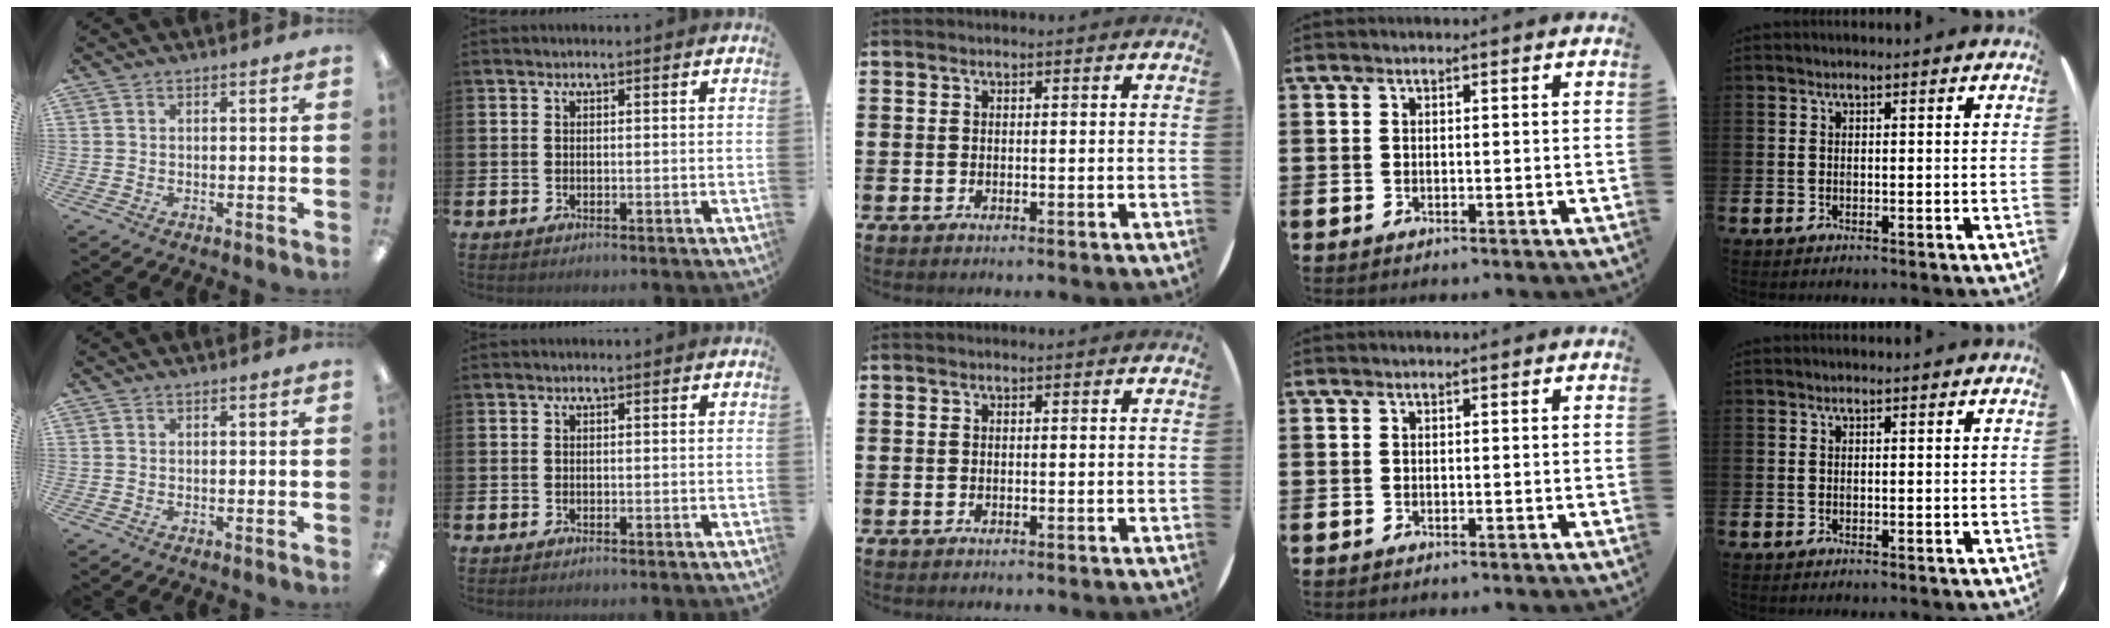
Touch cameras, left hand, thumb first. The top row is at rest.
{}